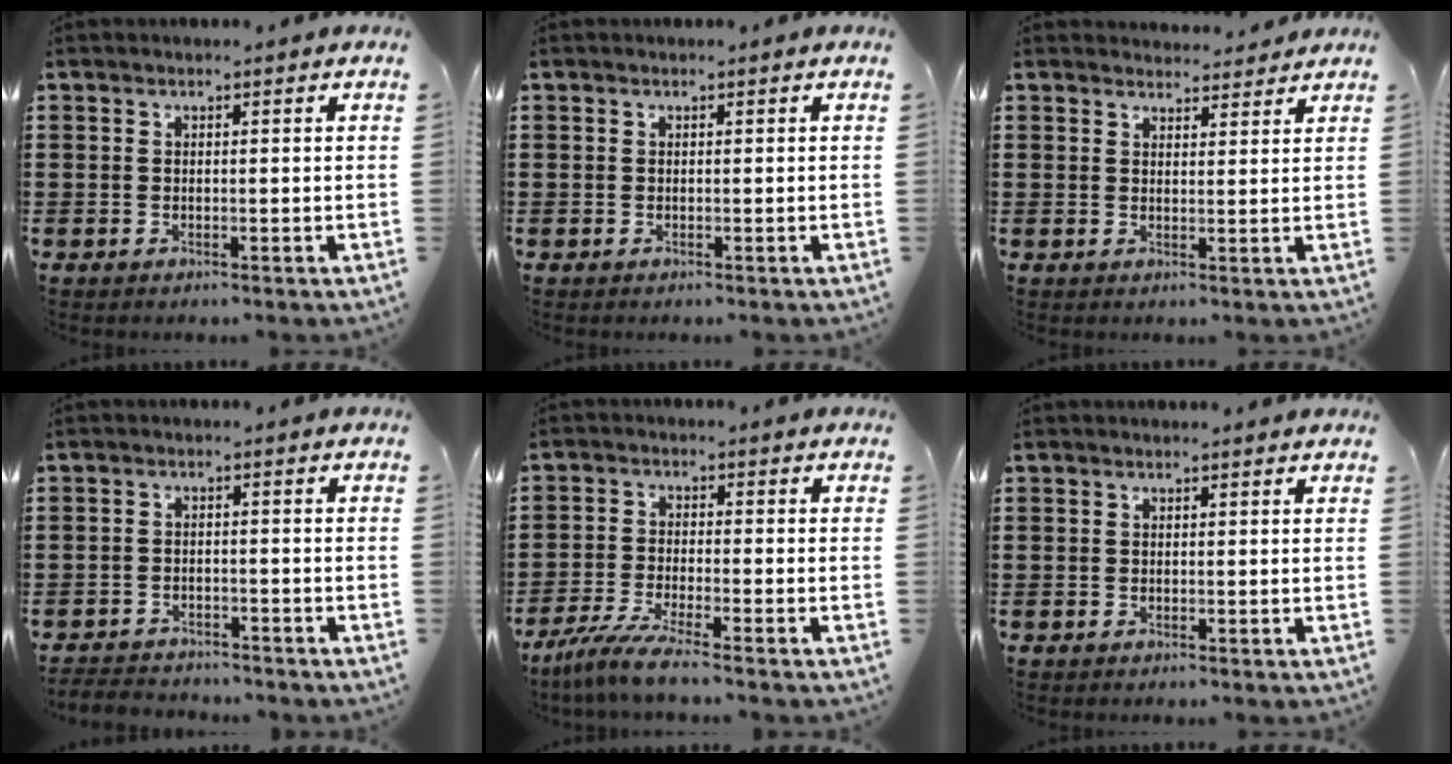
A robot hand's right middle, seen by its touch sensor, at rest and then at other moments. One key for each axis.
{"total": 0.0}
{"total": 2.8, "fx": 2.7, "fy": 0.5, "fz": -0.2, "tx": 0.004, "ty": -0.007, "tz": 0.050}
{"total": 2.8, "fx": -2.7, "fy": 0.6, "fz": -0.2, "tx": -0.005, "ty": -0.001, "tz": -0.060}
{"total": 5.3, "fx": -4.6, "fy": -0.2, "fz": 2.7, "tx": -0.072, "ty": -0.022, "tz": -0.094}
{"total": 0.0}